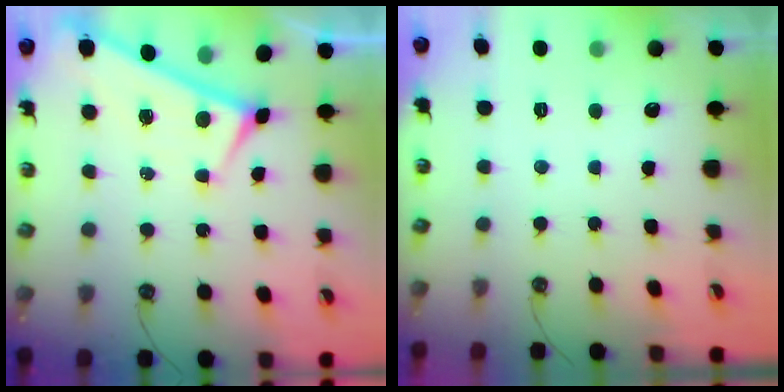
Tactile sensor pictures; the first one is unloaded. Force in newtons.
{"total": 0.0}